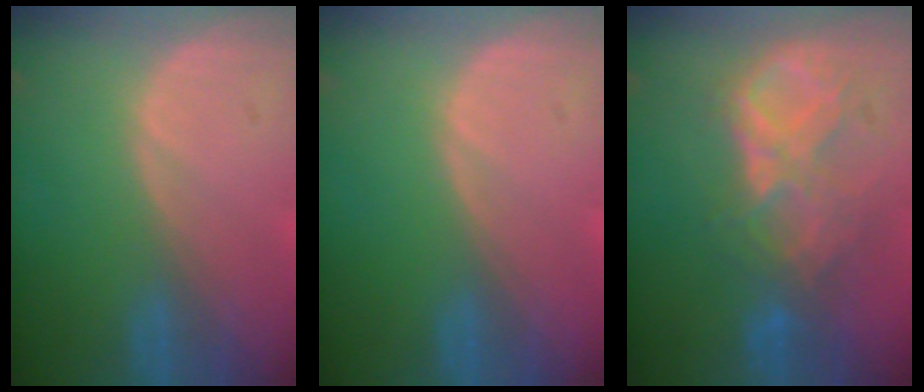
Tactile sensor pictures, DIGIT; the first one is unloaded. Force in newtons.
{"total": 0.0}
{"total": 8.7, "press": 7.7, "slide": 4.1}